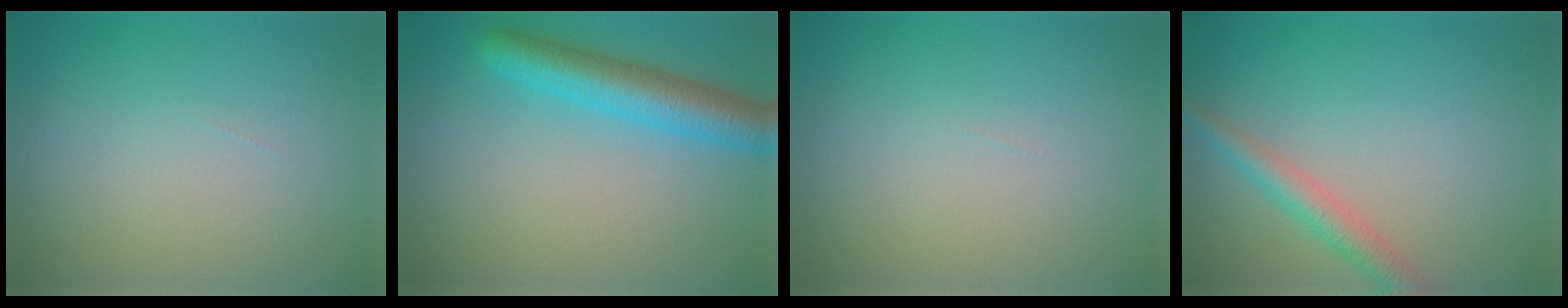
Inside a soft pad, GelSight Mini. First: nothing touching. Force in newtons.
{"total": 5.4, "press": 5.4, "slide": 0.2}
{"total": 0.0}
{"total": 2.8, "press": 2.8, "slide": 0.2}